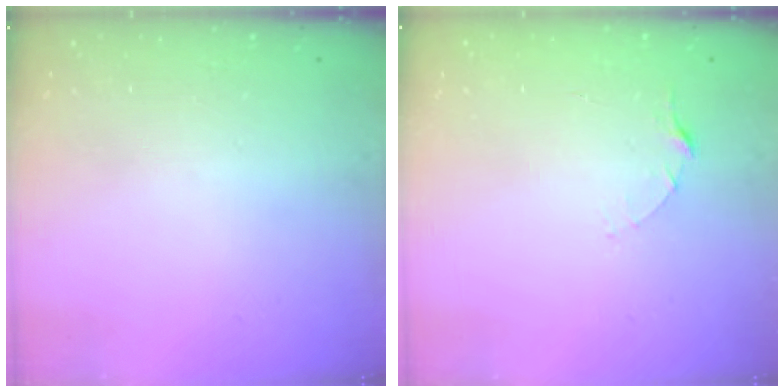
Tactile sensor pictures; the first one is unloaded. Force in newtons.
{"total": 2.5, "press": 2.5, "slide": 0.3}